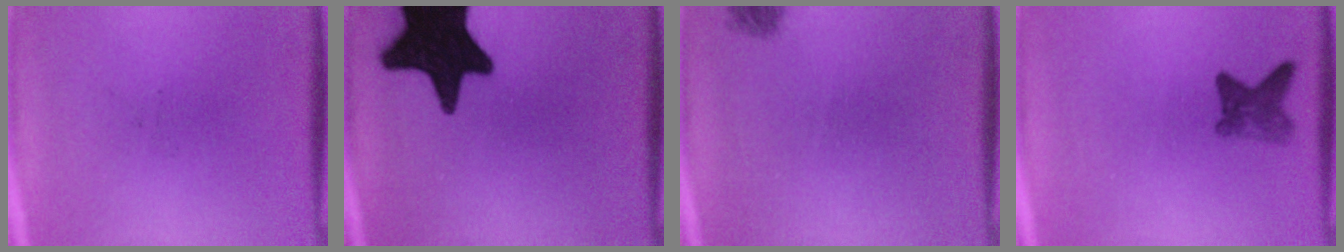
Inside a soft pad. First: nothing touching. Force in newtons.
{"total": 18.2}
{"total": 1.0}
{"total": 3.2}